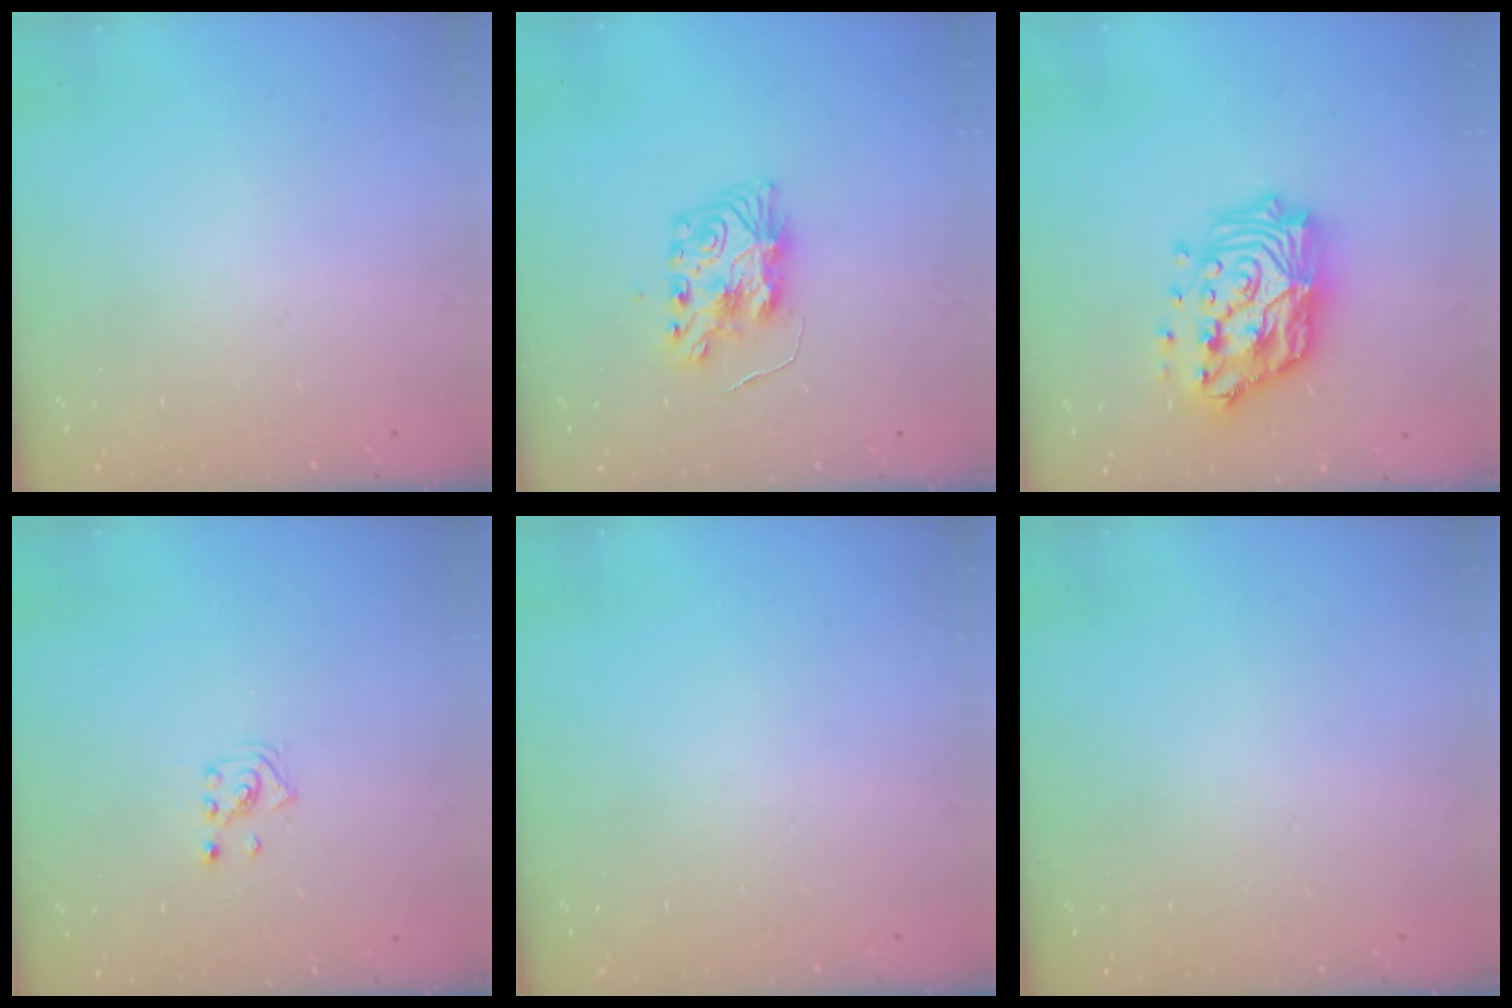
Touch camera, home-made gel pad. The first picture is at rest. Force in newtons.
{"total": 9.0, "press": 9.0, "slide": 0.9}
{"total": 19.2, "press": 19.1, "slide": 1.8}
{"total": 1.4, "press": 1.4, "slide": 0.1}
{"total": 0.0}
{"total": 0.0}